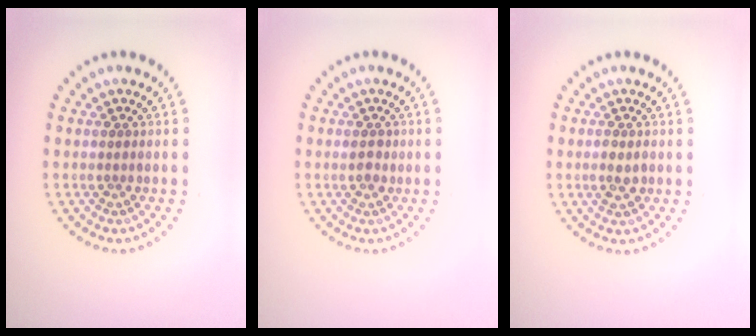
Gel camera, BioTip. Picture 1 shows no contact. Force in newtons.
{"total": 1.2, "press": 1.2, "slide": 0.2}
{"total": 1.6, "press": 1.6, "slide": 0.3}